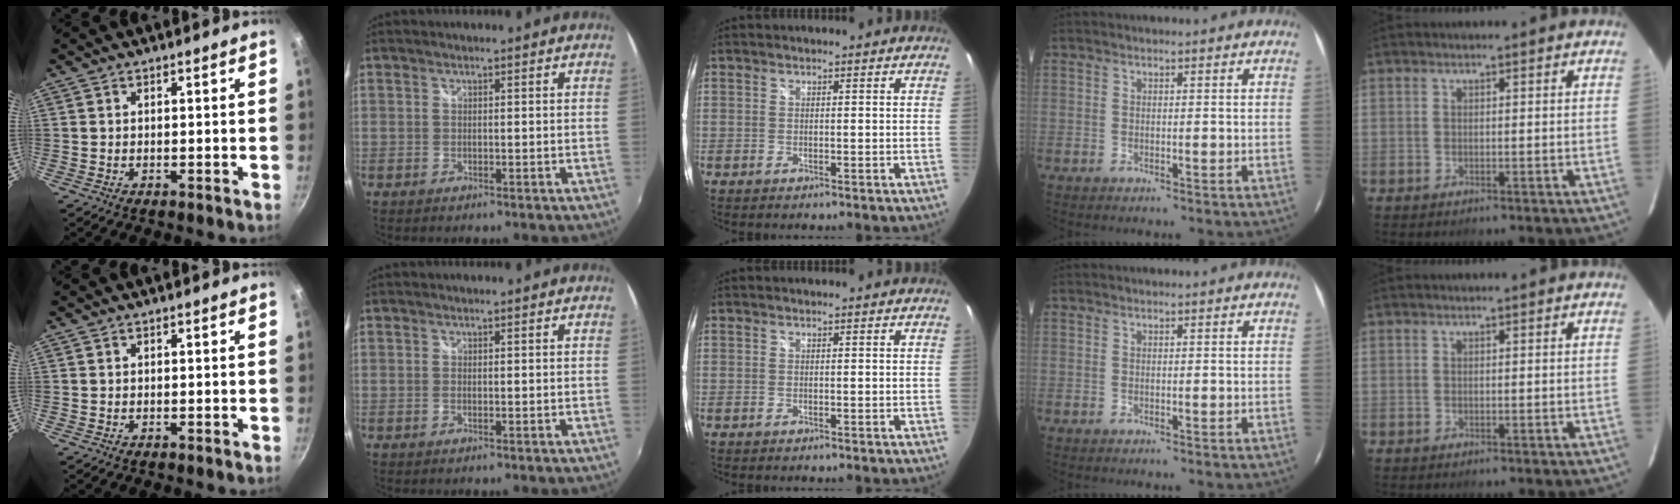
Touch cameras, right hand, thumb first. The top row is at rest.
{}